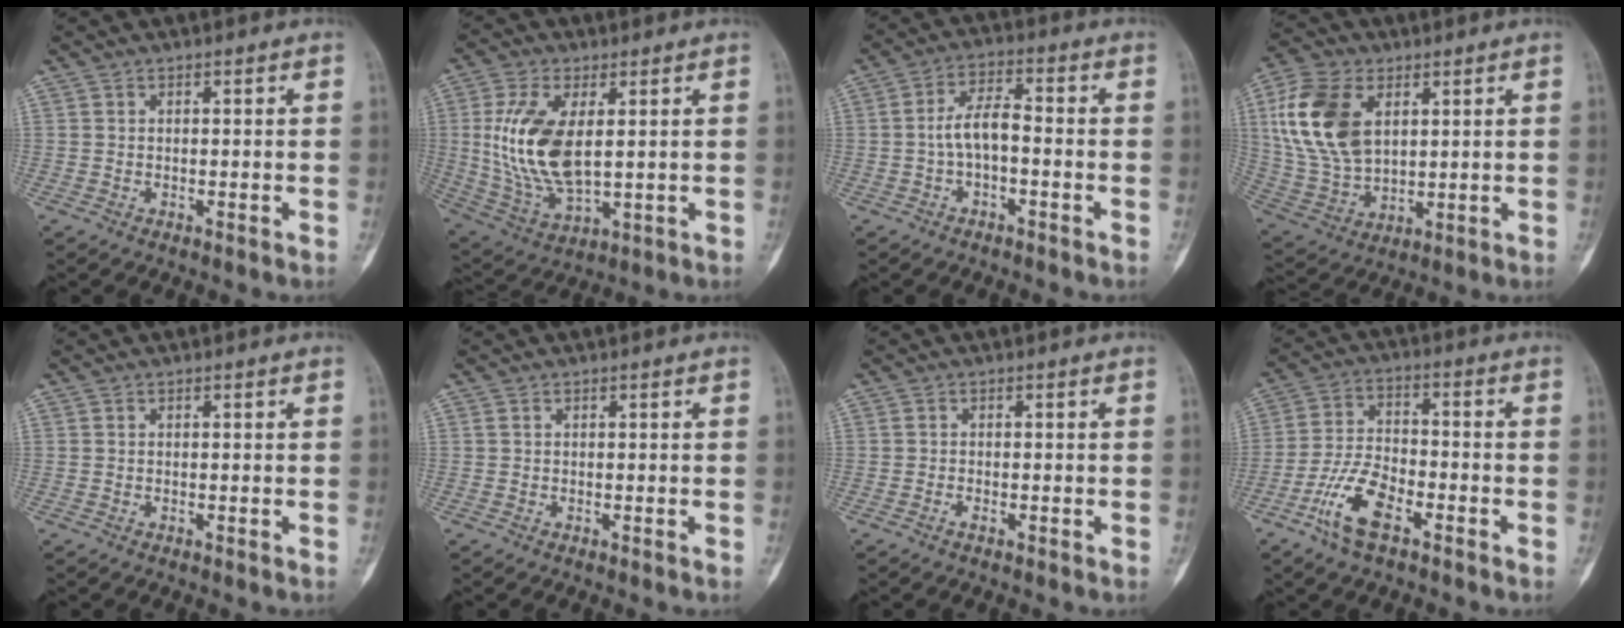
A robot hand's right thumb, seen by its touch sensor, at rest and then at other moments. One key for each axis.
{"total": 16.2, "fx": 2.3, "fy": 8.1, "fz": 13.8, "tx": -0.281, "ty": -0.016, "tz": 0.059}
{"total": 6.0, "fx": -1.2, "fy": 2.7, "fz": 5.2, "tx": -0.095, "ty": 0.029, "tz": -0.028}
{"total": 16.7, "fx": 4.9, "fy": 10.4, "fz": 12.1, "tx": -0.240, "ty": -0.009, "tz": 0.102}
{"total": 0.0}
{"total": 0.0}
{"total": 0.9, "fx": -0.5, "fy": 0.4, "fz": 0.6, "tx": -0.014, "ty": 0.002, "tz": -0.010}
{"total": 10.2, "fx": -5.4, "fy": 4.6, "fz": 7.4, "tx": -0.151, "ty": 0.024, "tz": -0.105}